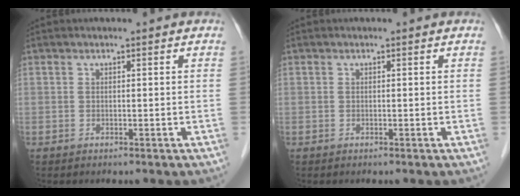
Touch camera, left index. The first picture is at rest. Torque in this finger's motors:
{"motor_torque": [0.05, 0.05, -0.02, 0.00]}